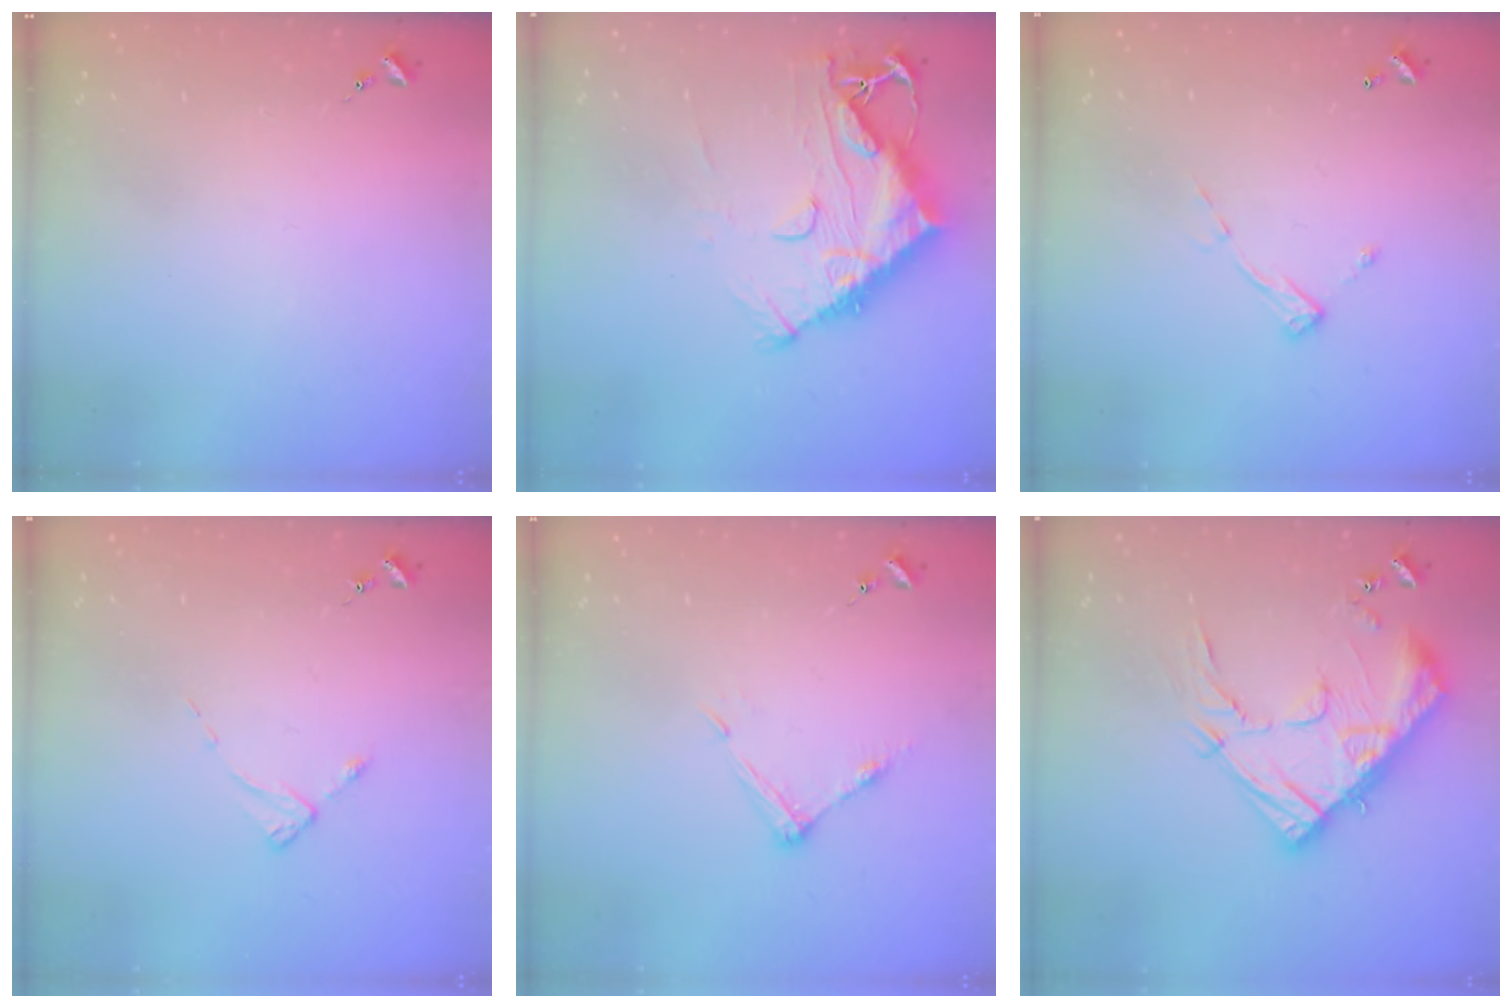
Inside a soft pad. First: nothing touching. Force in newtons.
{"total": 14.7, "press": 14.6, "slide": 1.5}
{"total": 6.7, "press": 6.7, "slide": 0.3}
{"total": 2.2, "press": 2.2, "slide": 0.4}
{"total": 6.8, "press": 6.7, "slide": 0.4}
{"total": 19.3, "press": 19.2, "slide": 2.0}